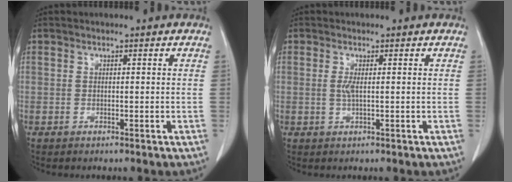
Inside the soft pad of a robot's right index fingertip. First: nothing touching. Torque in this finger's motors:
{"motor_torque": [0.23, -0.02, 0.10, 0.03]}